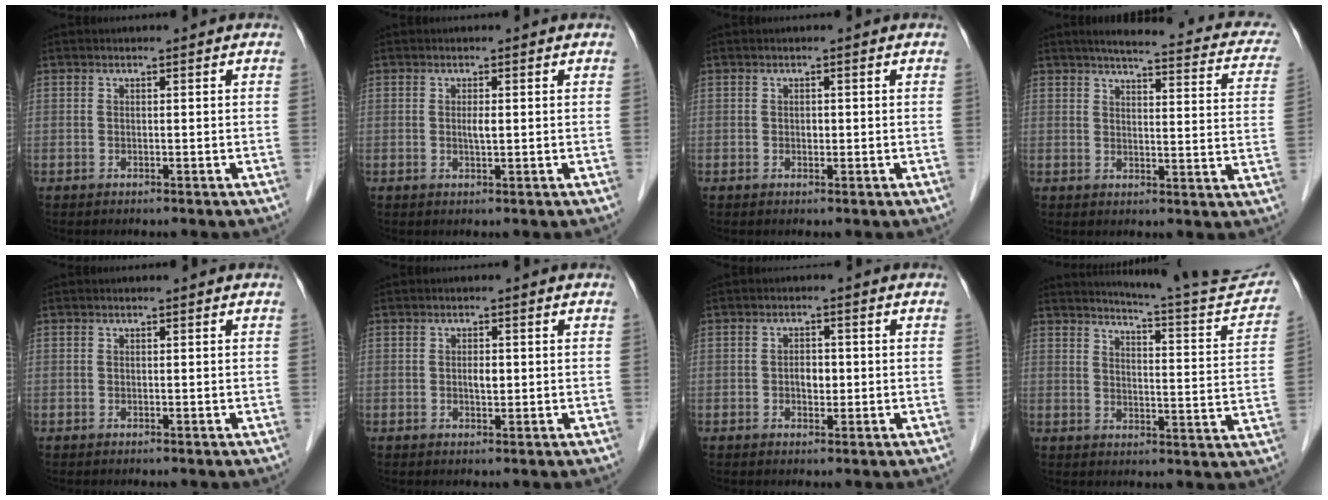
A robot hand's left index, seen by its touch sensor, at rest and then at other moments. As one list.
[{"total": 1.3, "force": [0.2, 0.2, 1.3], "torque": [-0.023, 0.000, 0.003]}, {"total": 0.7, "force": [0.0, 0.5, 0.4], "torque": [-0.006, 0.001, -0.002]}, {"total": 19.7, "force": [16.5, 4.0, 10.0], "torque": [-0.111, 0.004, 0.177]}, {"total": 0.0}, {"total": 1.5, "force": [0.1, 0.7, 1.3], "torque": [-0.023, 0.000, 0.002]}, {"total": 2.3, "force": [-0.3, 1.5, 1.7], "torque": [-0.027, 0.004, -0.003]}, {"total": 16.5, "force": [15.8, -0.2, 4.8], "torque": [-0.074, -0.072, 0.189]}]